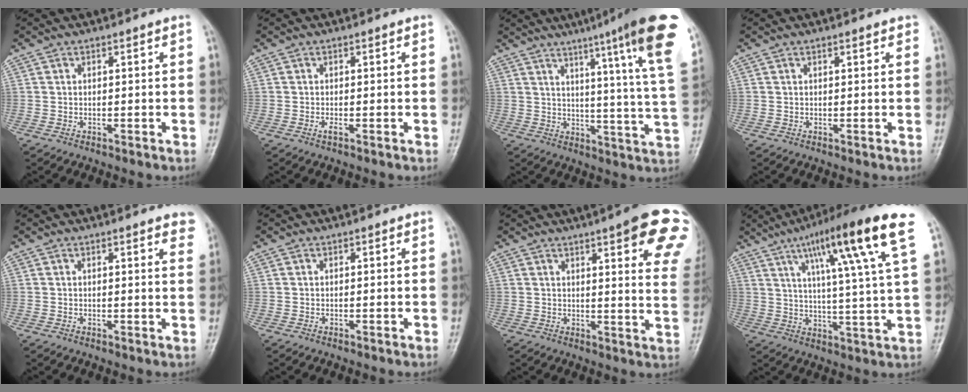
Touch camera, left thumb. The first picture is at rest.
{"total": 1.0, "force": [-0.3, 0.2, 0.9], "torque": [-0.016, 0.003, -0.004]}
{"total": 22.3, "force": [13.4, 0.8, 17.8], "torque": [-0.222, -0.067, 0.164]}
{"total": 1.0, "force": [0.7, 0.3, 0.7], "torque": [-0.009, -0.001, 0.006]}
{"total": 5.0, "force": [3.8, 1.3, 3.0], "torque": [-0.017, -0.007, 0.031]}
{"total": 0.0}
{"total": 17.3, "force": [9.3, 3.6, 14.1], "torque": [-0.154, -0.031, 0.103]}
{"total": 18.9, "force": [9.2, 1.5, 16.4], "torque": [-0.248, -0.020, 0.135]}